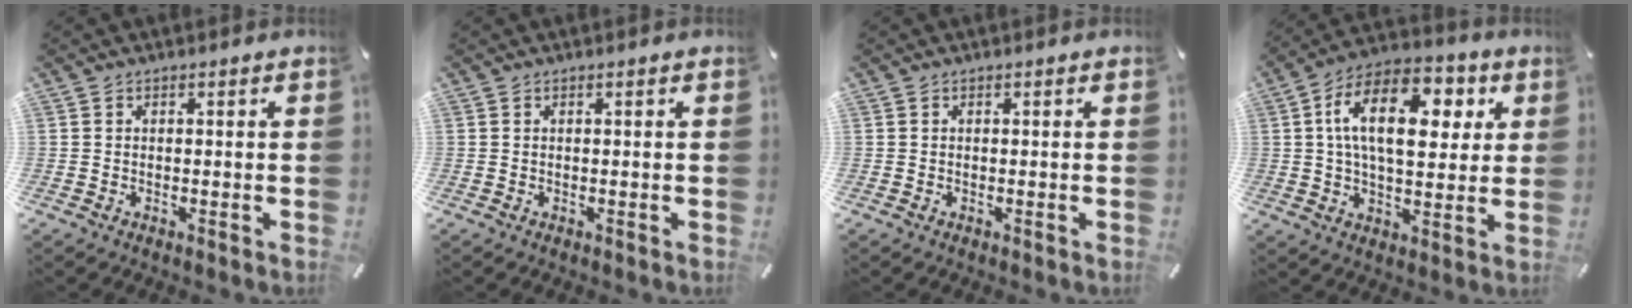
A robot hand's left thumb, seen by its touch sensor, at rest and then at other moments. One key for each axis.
{"total": 0.0}
{"total": 0.0}
{"total": 17.6, "fx": 5.2, "fy": 10.3, "fz": 13.3, "tx": -0.226, "ty": -0.004, "tz": 0.085}